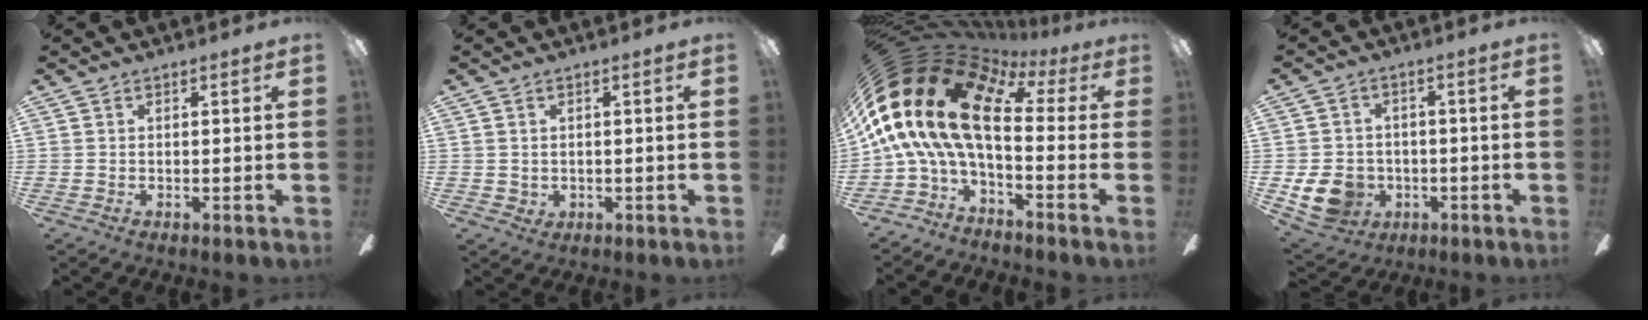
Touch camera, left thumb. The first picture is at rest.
{"total": 1.6, "force": [0.4, 1.4, 0.6], "torque": [-0.013, 0.004, 0.005]}
{"total": 21.8, "force": [4.1, 10.8, 18.5], "torque": [-0.388, -0.043, 0.078]}
{"total": 10.1, "force": [-3.3, 8.4, 4.6], "torque": [-0.114, 0.017, -0.056]}